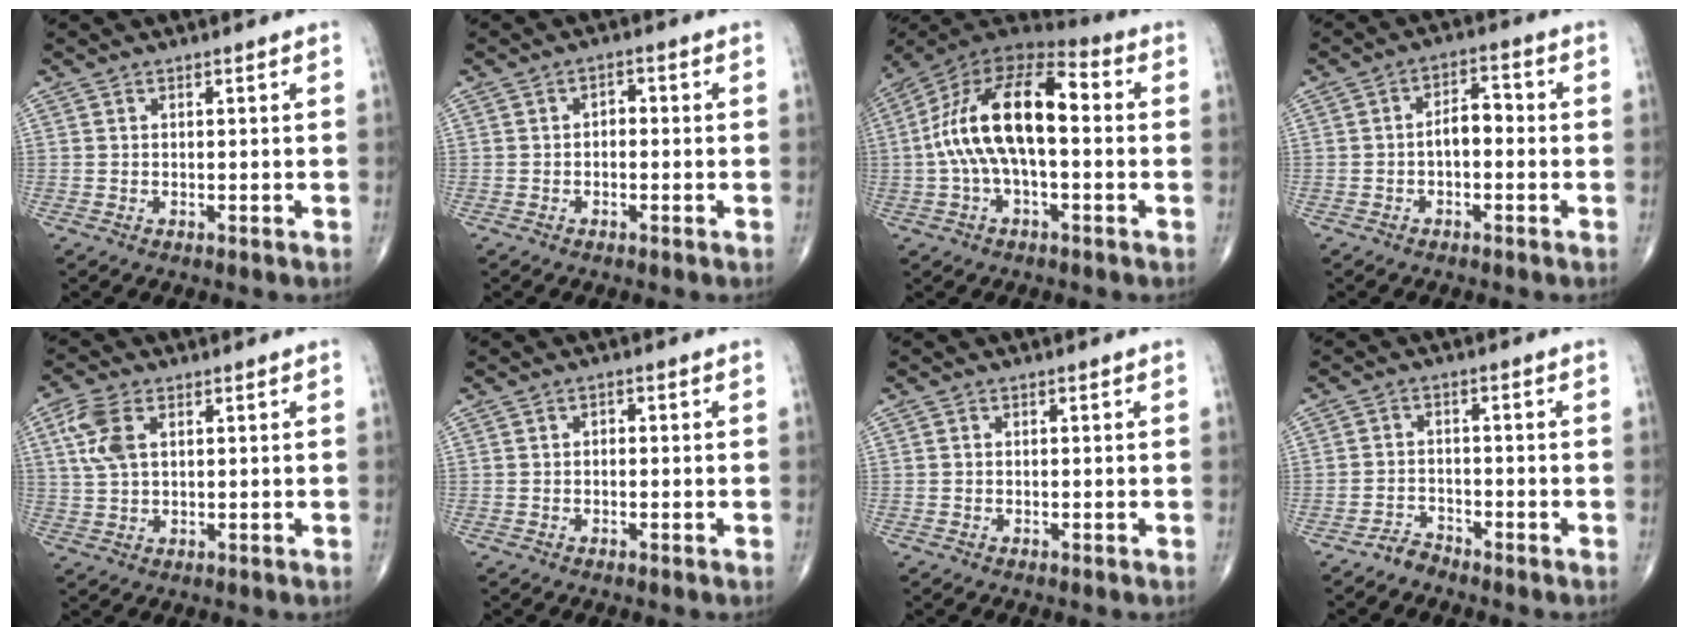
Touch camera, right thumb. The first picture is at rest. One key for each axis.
{"total": 2.1, "fx": -0.2, "fy": 1.4, "fz": 1.5, "tx": -0.014, "ty": 0.010, "tz": -0.010}
{"total": 18.6, "fx": 0.4, "fy": 8.8, "fz": 16.4, "tx": -0.302, "ty": 0.050, "tz": -0.004}
{"total": 4.8, "fx": -0.8, "fy": 2.7, "fz": 3.9, "tx": -0.050, "ty": 0.025, "tz": -0.020}
{"total": 6.7, "fx": 2.2, "fy": 3.7, "fz": 5.2, "tx": -0.125, "ty": 0.007, "tz": 0.047}
{"total": 1.0, "fx": 0.0, "fy": 0.7, "fz": 0.7, "tx": -0.007, "ty": 0.006, "tz": -0.004}
{"total": 0.0}
{"total": 2.3, "fx": -2.2, "fy": 0.7, "fz": -0.3, "tx": 0.014, "ty": 0.006, "tz": -0.043}